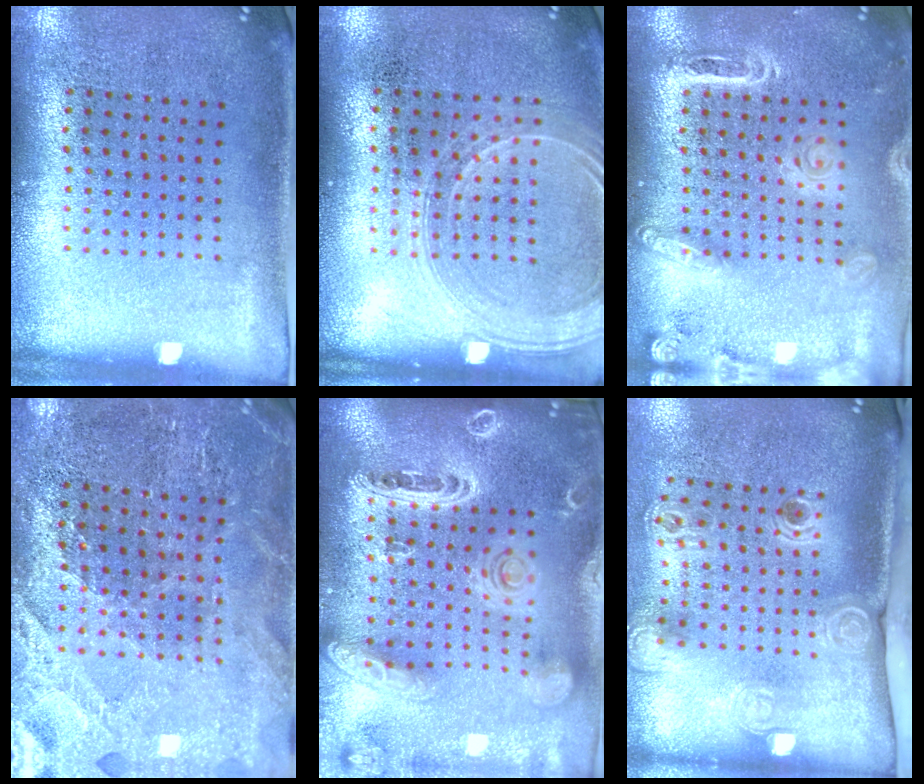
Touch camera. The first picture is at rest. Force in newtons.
{"total": 1.5, "press": 1.5, "slide": 0.4}
{"total": 2.0, "press": 1.8, "slide": 0.8}
{"total": 2.7, "press": 2.7, "slide": 0.4}
{"total": 3.6, "press": 2.9, "slide": 2.2}
{"total": 2.4, "press": 1.7, "slide": 1.7}